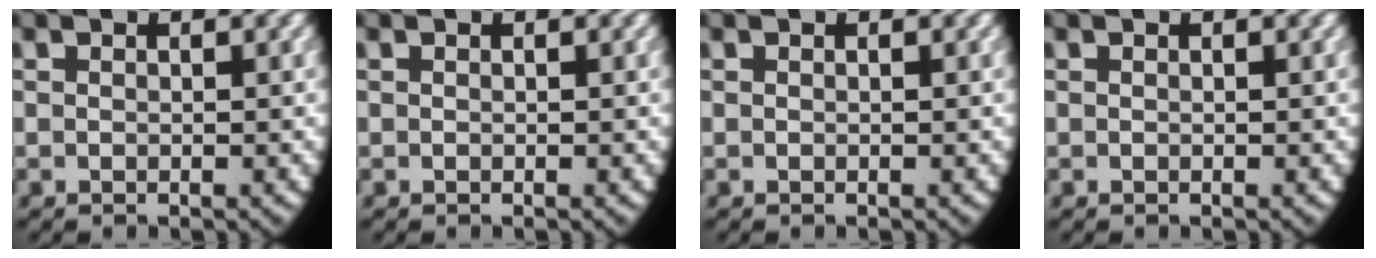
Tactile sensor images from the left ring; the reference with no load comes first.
{"total": 0.0}
{"total": 0.0}
{"total": 0.0}